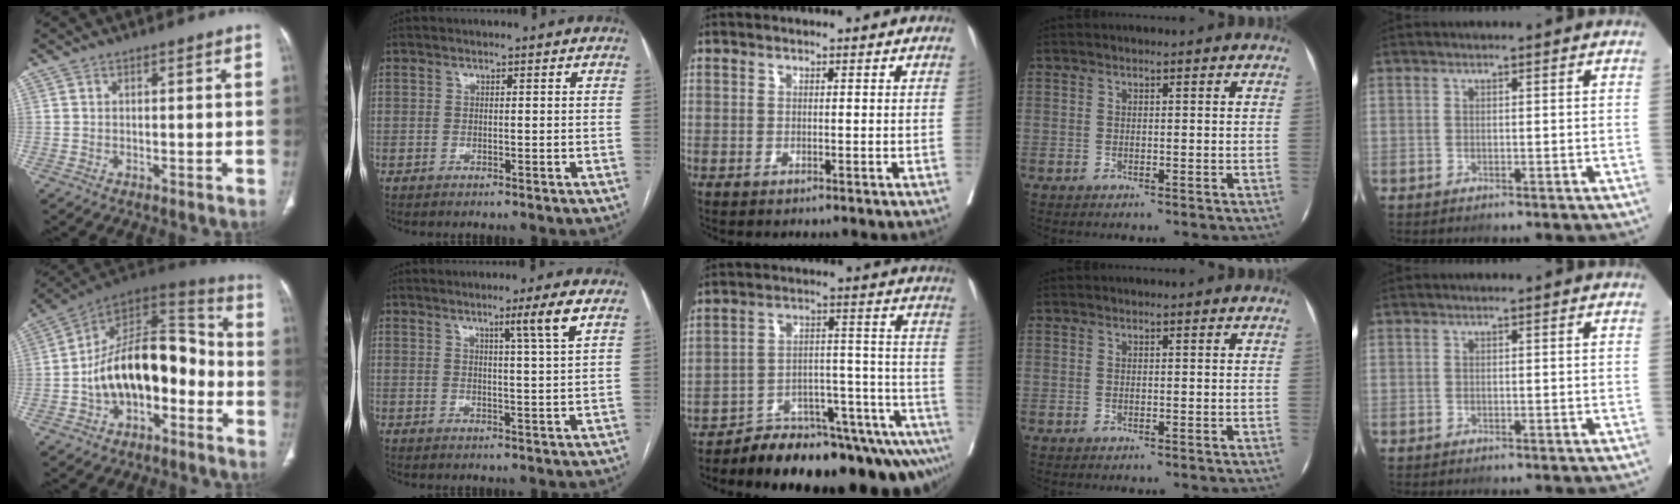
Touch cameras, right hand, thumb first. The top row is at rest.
{"thumb": {"total": 20.0, "force": [-4.7, 11.9, 15.3], "torque": [-0.217, 0.076, -0.077]}, "index": {"total": 4.4, "force": [2.4, -1.4, 3.4], "torque": [-0.055, -0.011, 0.043]}, "middle": {"total": 21.6, "force": [-18.8, 4.1, 10.0], "torque": [-0.063, 0.040, -0.265]}}